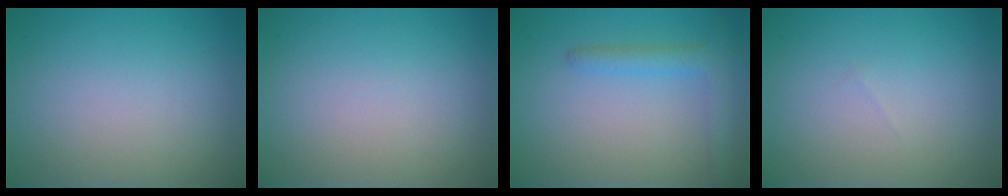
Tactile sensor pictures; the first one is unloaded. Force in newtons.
{"total": 0.0}
{"total": 2.4, "press": 2.4, "slide": 0.2}
{"total": 0.0}